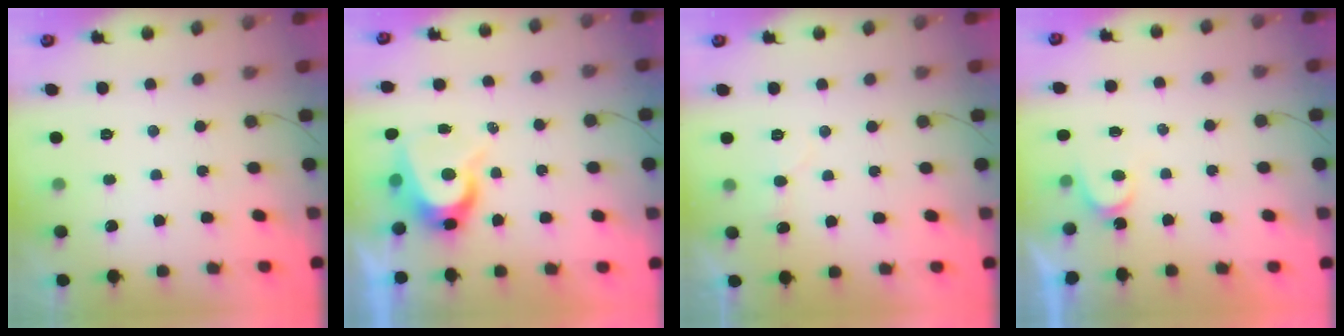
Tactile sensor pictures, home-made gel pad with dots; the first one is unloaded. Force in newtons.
{"total": 7.7, "press": 7.7, "slide": 0.4}
{"total": 4.3, "press": 4.2, "slide": 0.4}
{"total": 3.7, "press": 3.7, "slide": 0.3}